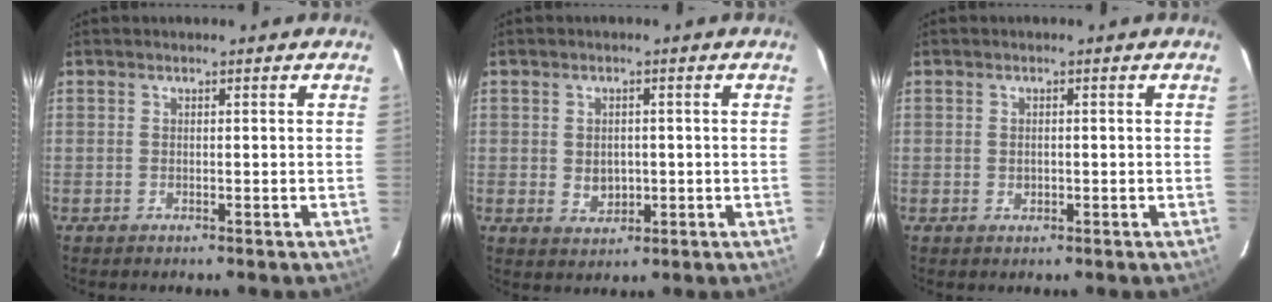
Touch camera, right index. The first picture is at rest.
{"total": 4.0, "force": [-0.5, 3.3, 2.3], "torque": [-0.040, -0.001, -0.002]}
{"total": 1.2, "force": [-0.3, 1.0, 0.7], "torque": [-0.011, 0.001, -0.005]}